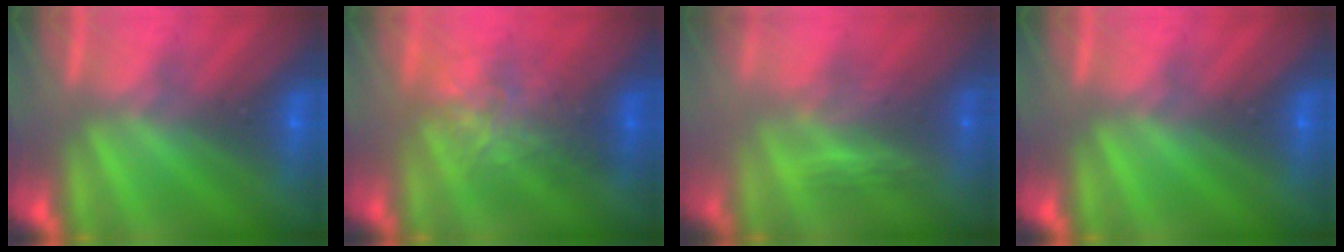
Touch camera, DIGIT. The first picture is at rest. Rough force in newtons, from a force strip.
{"total": 2.4}
{"total": 3.3}
{"total": 0.0}